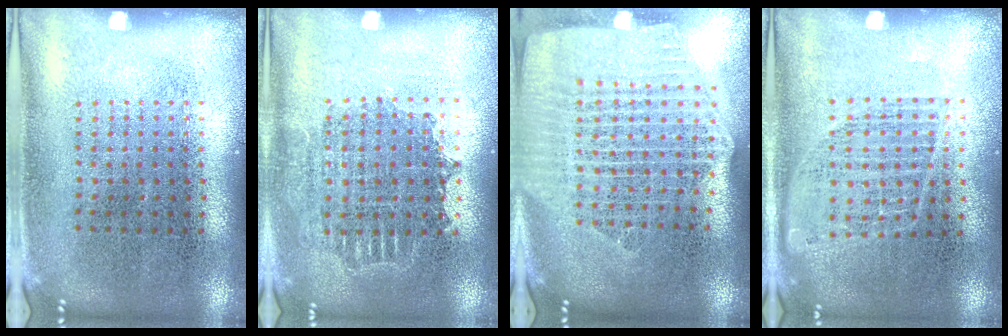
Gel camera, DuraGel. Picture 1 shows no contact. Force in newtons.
{"total": 1.2, "press": 1.1, "slide": 0.5}
{"total": 2.7, "press": 2.3, "slide": 1.4}
{"total": 1.0, "press": 1.0, "slide": 0.3}